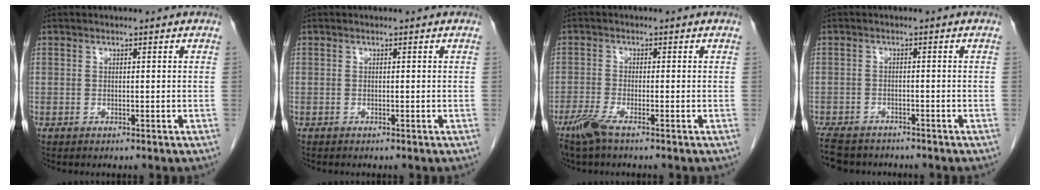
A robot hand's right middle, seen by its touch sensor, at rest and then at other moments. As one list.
[{"total": 0.0}, {"total": 3.8, "force": [-2.7, 0.3, 2.7], "torque": [-0.063, -0.010, -0.058]}, {"total": 9.0, "force": [-7.4, 3.8, 3.4], "torque": [-0.075, -0.011, -0.109]}]